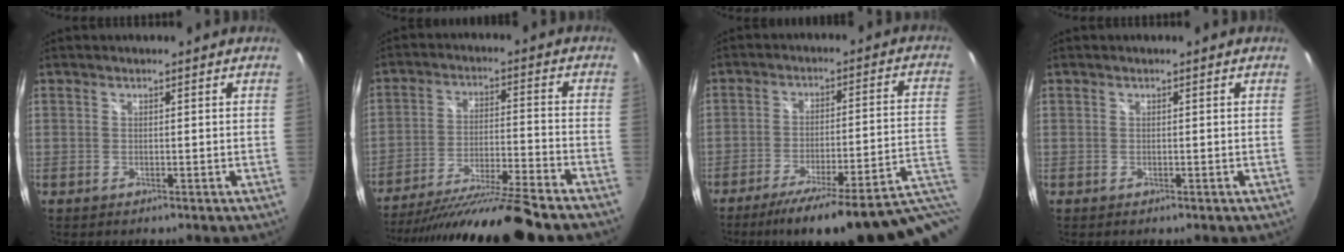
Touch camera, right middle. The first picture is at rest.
{"total": 18.6, "force": [-16.3, -0.8, 8.9], "torque": [-0.172, -0.033, -0.264]}
{"total": 21.4, "force": [-15.1, 1.3, 15.0], "torque": [-0.191, -0.035, -0.196]}
{"total": 0.0}